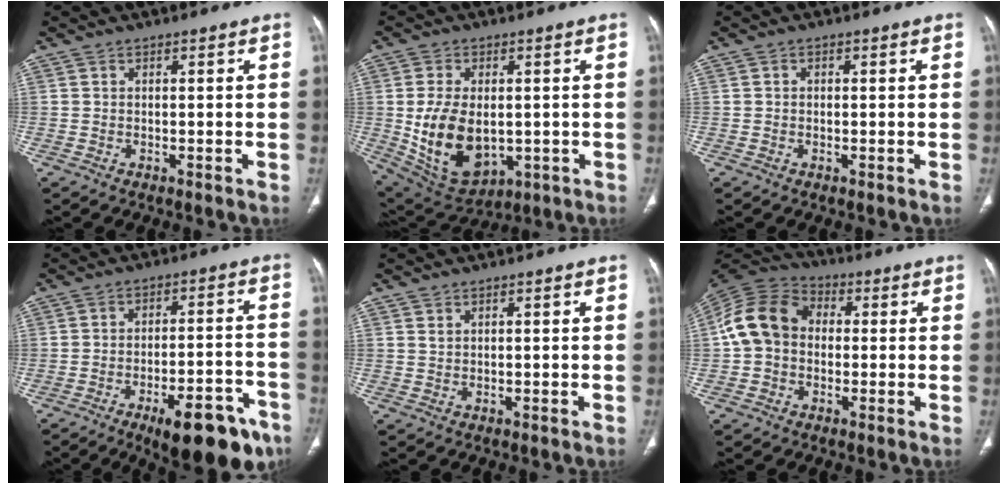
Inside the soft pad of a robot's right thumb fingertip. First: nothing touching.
{"total": 13.2, "force": [-1.0, 8.4, 10.2], "torque": [-0.166, -0.010, 0.017]}
{"total": 0.5, "force": [0.0, 0.5, 0.1], "torque": [0.006, 0.002, -0.003]}
{"total": 16.5, "force": [-10.0, 5.8, 11.9], "torque": [-0.114, 0.063, -0.134]}
{"total": 0.5, "force": [0.5, 0.1, 0.2], "torque": [-0.002, -0.004, 0.009]}
{"total": 11.9, "force": [0.2, 9.5, 7.1], "torque": [-0.130, 0.034, -0.010]}